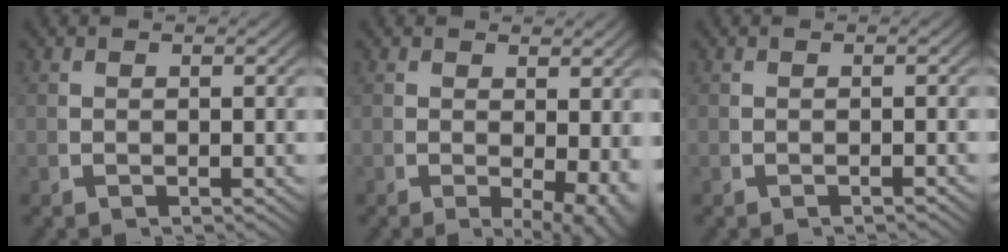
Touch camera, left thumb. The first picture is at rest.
{"total": 3.8, "force": [-0.1, 2.0, 3.3], "torque": [-0.042, -0.020, 0.005]}
{"total": 0.5, "force": [-0.5, 0.0, 0.1], "torque": [-0.005, 0.002, -0.009]}